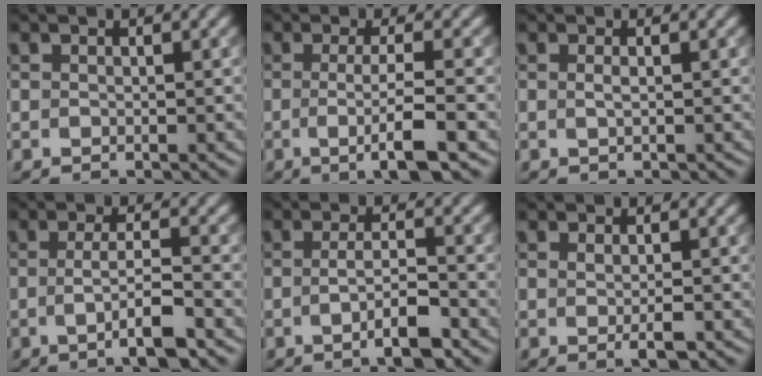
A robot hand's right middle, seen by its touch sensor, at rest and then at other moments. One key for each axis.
{"total": 5.0, "fx": -1.0, "fy": 0.9, "fz": 4.8, "tx": -0.078, "ty": -0.010, "tz": -0.018}
{"total": 0.8, "fx": 0.1, "fy": 0.2, "fz": 0.7, "tx": -0.012, "ty": 0.002, "tz": 0.000}
{"total": 4.6, "fx": -1.2, "fy": 0.9, "fz": 4.4, "tx": -0.071, "ty": -0.002, "tz": -0.023}
{"total": 4.0, "fx": -1.2, "fy": 0.9, "fz": 3.7, "tx": -0.062, "ty": -0.001, "tz": -0.023}
{"total": 1.8, "fx": -0.1, "fy": 0.4, "fz": 1.8, "tx": -0.027, "ty": -0.006, "tz": -0.002}